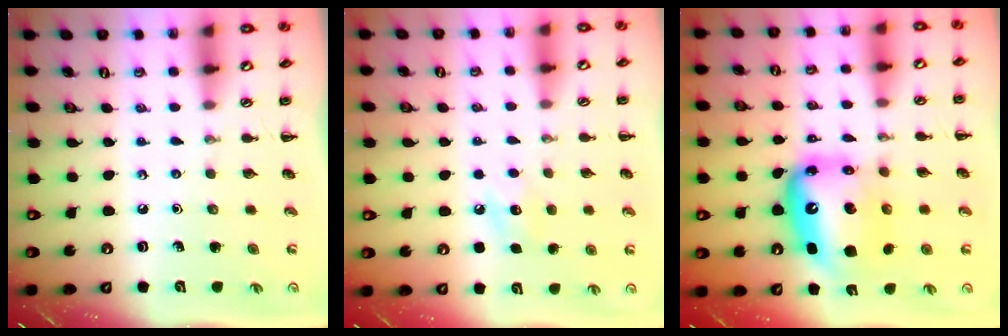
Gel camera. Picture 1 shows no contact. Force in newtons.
{"total": 7.8, "press": 7.6, "slide": 1.7}
{"total": 14.2, "press": 13.7, "slide": 3.9}